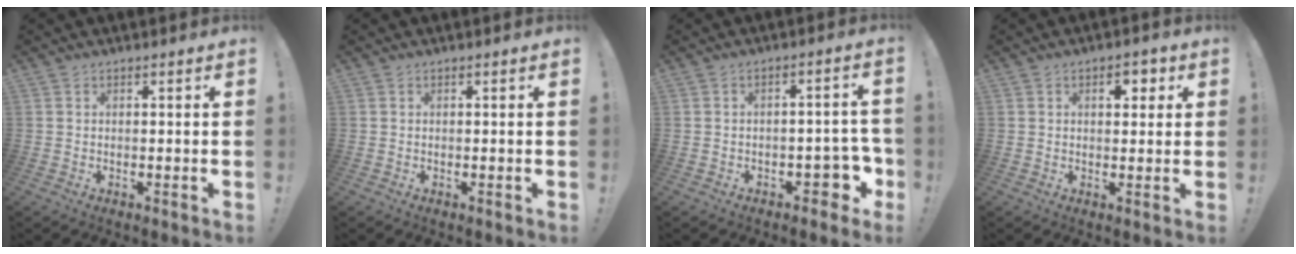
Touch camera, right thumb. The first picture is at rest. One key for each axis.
{"total": 0.0}
{"total": 7.3, "fx": -3.4, "fy": 4.2, "fz": 4.9, "tx": -0.048, "ty": 0.019, "tz": -0.052}
{"total": 4.3, "fx": 1.6, "fy": 2.5, "fz": 3.1, "tx": -0.022, "ty": -0.007, "tz": 0.018}